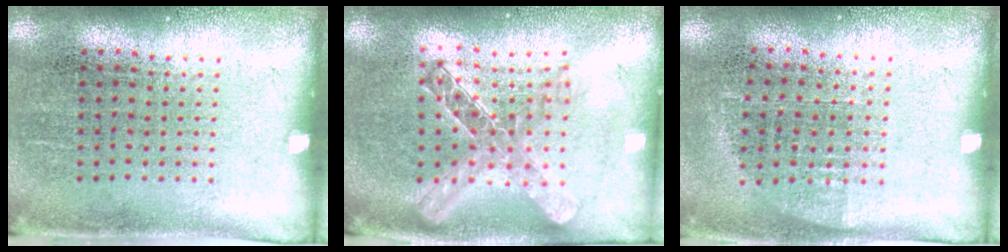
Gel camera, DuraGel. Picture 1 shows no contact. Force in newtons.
{"total": 1.9, "press": 1.6, "slide": 1.0}
{"total": 0.6, "press": 0.6, "slide": 0.2}